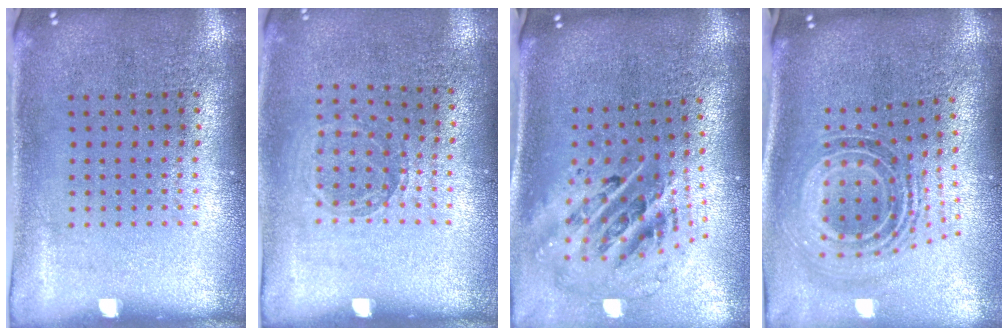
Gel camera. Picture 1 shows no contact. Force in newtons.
{"total": 0.9, "press": 0.9, "slide": 0.2}
{"total": 2.6, "press": 1.8, "slide": 1.9}
{"total": 1.6, "press": 1.2, "slide": 1.0}